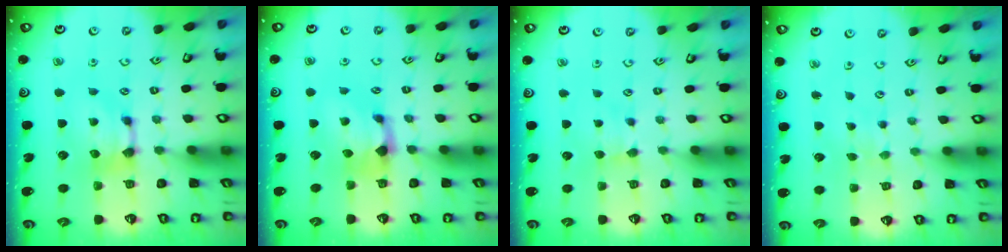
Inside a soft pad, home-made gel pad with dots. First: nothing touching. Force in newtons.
{"total": 1.4, "press": 0.4, "slide": 1.3}
{"total": 2.4, "press": 2.4, "slide": 0.6}
{"total": 3.2, "press": 3.2, "slide": 0.2}